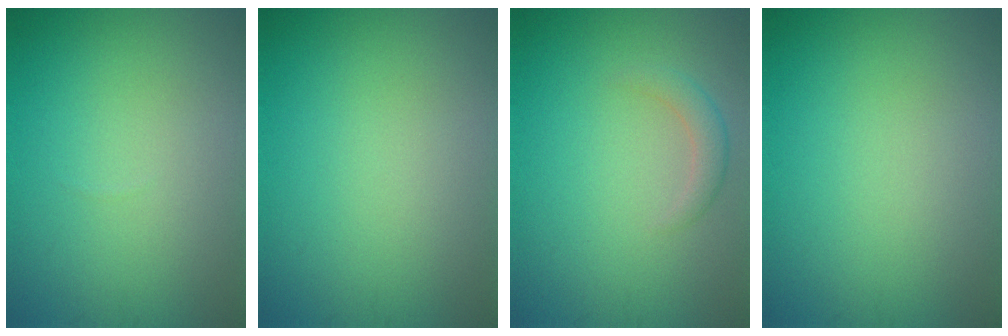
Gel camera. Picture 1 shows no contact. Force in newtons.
{"total": 0.0}
{"total": 1.6, "press": 1.6, "slide": 0.1}
{"total": 0.0}